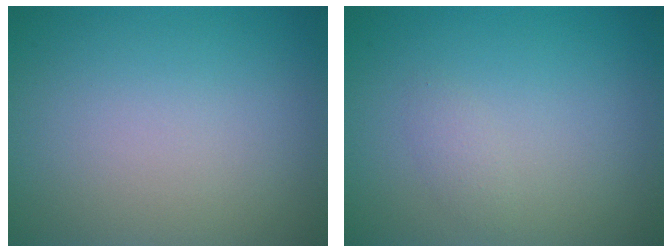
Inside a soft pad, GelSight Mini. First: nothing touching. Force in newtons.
{"total": 0.9, "press": 0.9, "slide": 0.0}